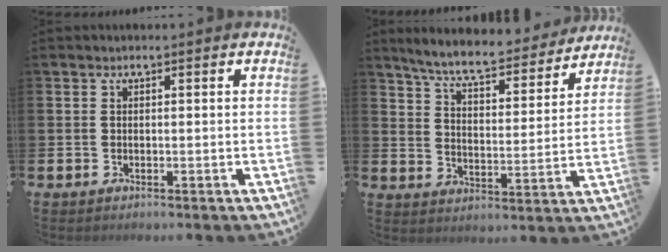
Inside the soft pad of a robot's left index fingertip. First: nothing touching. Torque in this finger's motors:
{"motor_torque": [0.04, -0.72, 0.69, 0.21]}